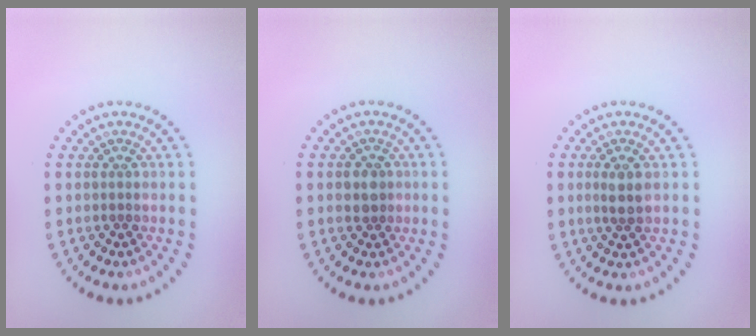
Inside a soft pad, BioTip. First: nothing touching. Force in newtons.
{"total": 1.9, "press": 1.7, "slide": 0.8}
{"total": 1.8, "press": 1.7, "slide": 0.7}